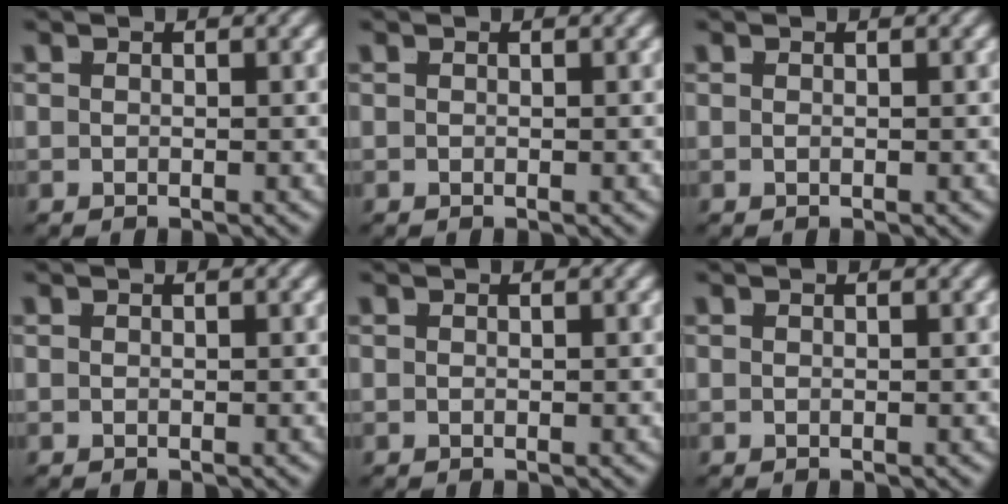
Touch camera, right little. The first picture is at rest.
{"total": 0.0}
{"total": 0.0}
{"total": 0.0}
{"total": 0.0}
{"total": 0.0}